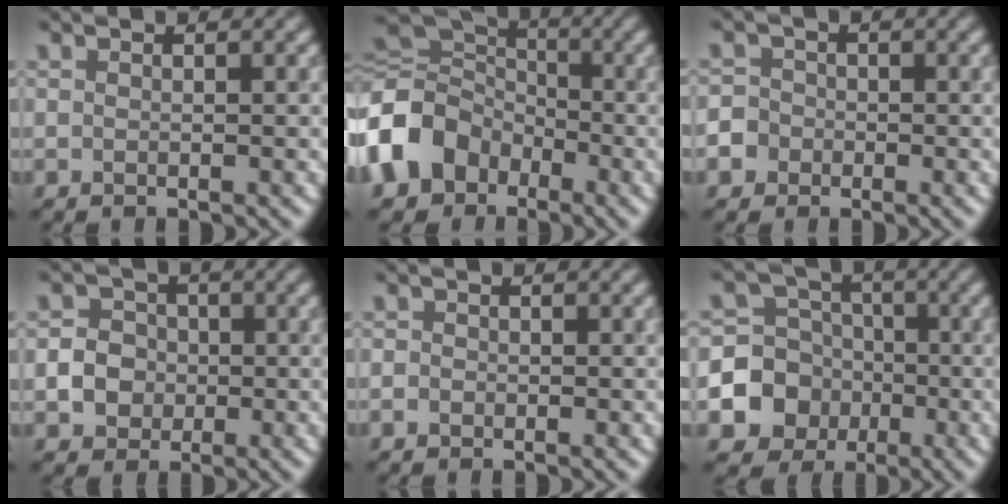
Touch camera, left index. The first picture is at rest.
{"total": 10.1, "force": [-3.2, 8.3, 4.7], "torque": [-0.122, -0.013, -0.082]}
{"total": 4.5, "force": [-2.0, 3.9, 1.0], "torque": [-0.006, -0.002, -0.057]}
{"total": 3.2, "force": [-0.6, 2.9, 1.3], "torque": [-0.015, 0.002, -0.015]}
{"total": 0.9, "force": [-0.4, 0.8, 0.3], "torque": [-0.002, -0.004, -0.010]}
{"total": 7.3, "force": [-2.2, 6.7, 1.7], "torque": [-0.019, -0.003, -0.074]}